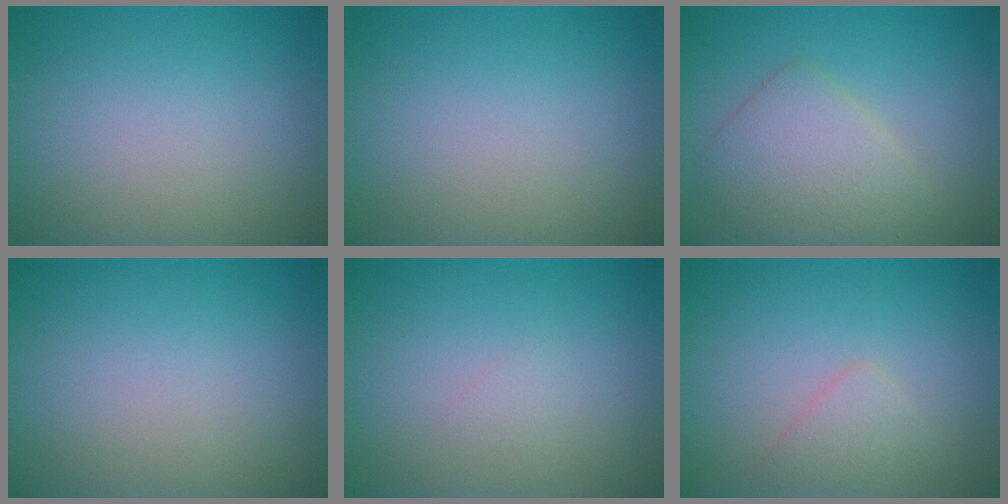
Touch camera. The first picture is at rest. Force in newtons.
{"total": 0.0}
{"total": 4.3, "press": 4.3, "slide": 0.2}
{"total": 0.0}
{"total": 0.6, "press": 0.6, "slide": 0.1}
{"total": 1.5, "press": 1.5, "slide": 0.0}